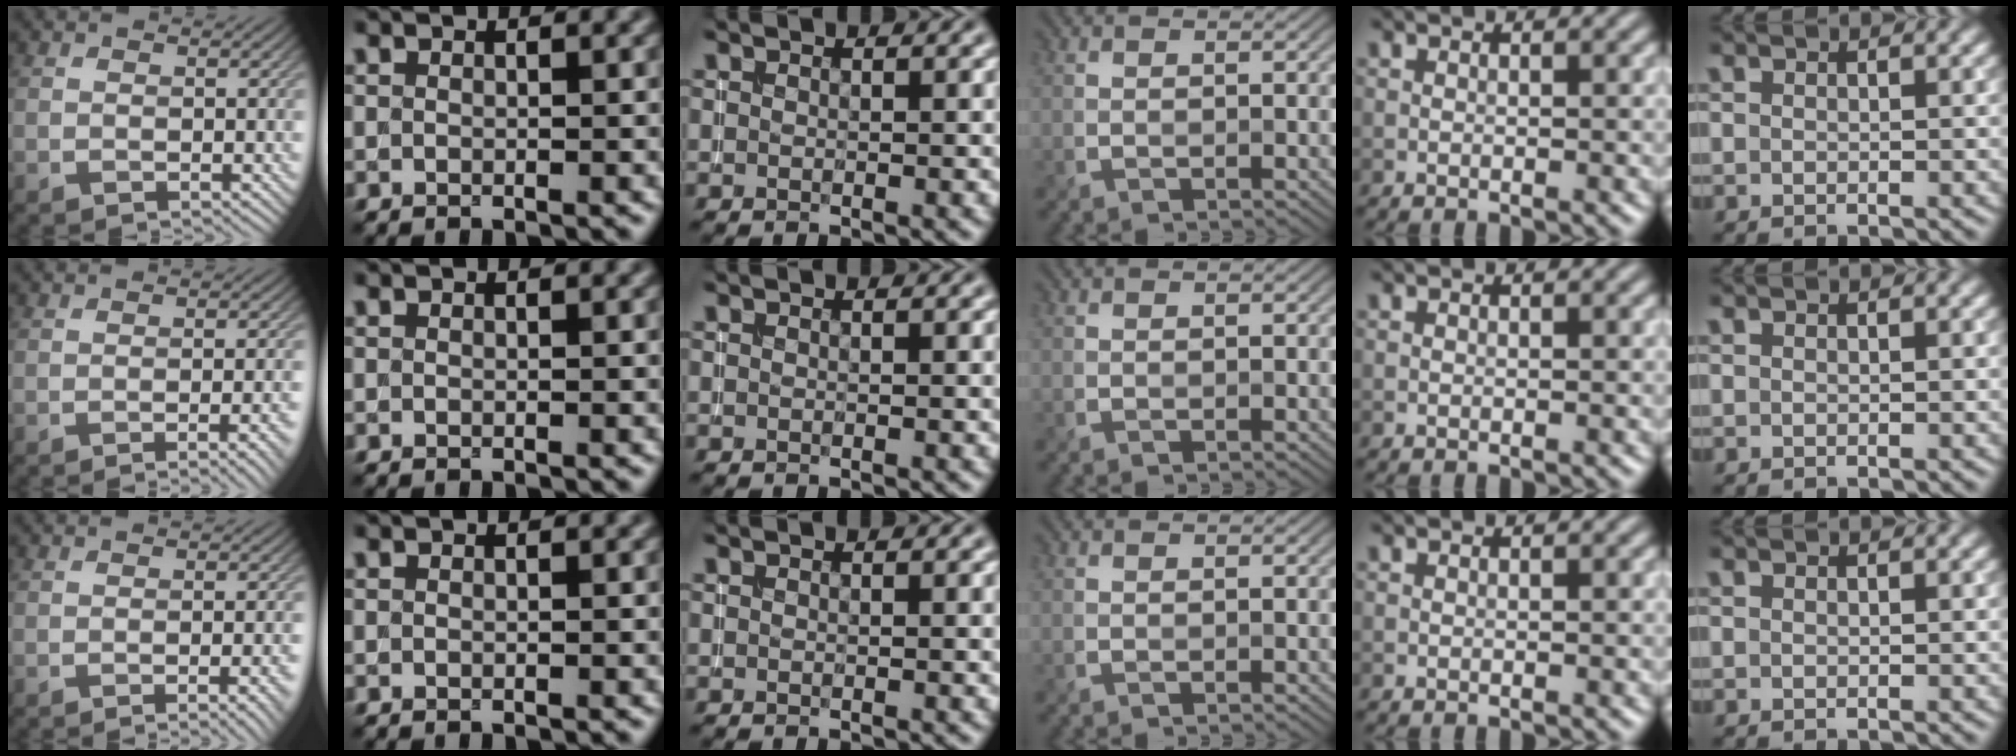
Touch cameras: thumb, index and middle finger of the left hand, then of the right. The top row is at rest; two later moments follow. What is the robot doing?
{"motion": "insert", "object": "backpack"}